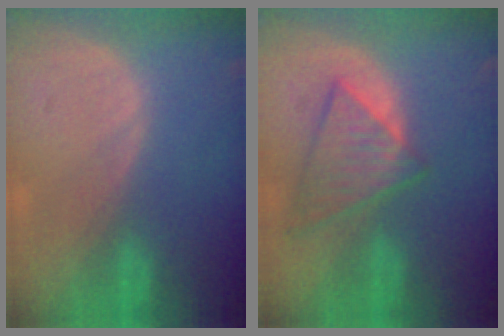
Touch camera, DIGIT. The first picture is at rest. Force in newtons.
{"total": 6.9, "press": 6.9, "slide": 1.0}